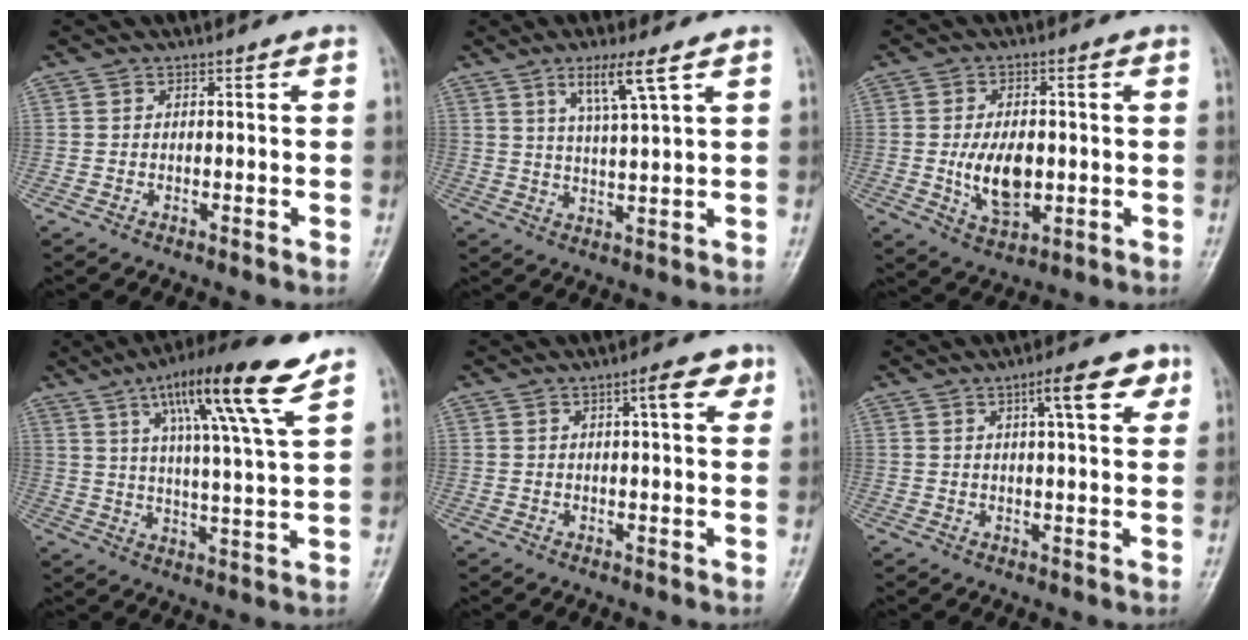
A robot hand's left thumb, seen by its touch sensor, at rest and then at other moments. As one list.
[{"total": 7.1, "force": [4.0, 0.3, 5.9], "torque": [-0.116, -0.024, 0.080]}, {"total": 9.0, "force": [-0.7, 5.2, 7.3], "torque": [-0.114, -0.007, -0.004]}, {"total": 16.3, "force": [9.1, 1.5, 13.4], "torque": [-0.220, -0.032, 0.147]}, {"total": 4.9, "force": [2.3, 1.4, 4.1], "torque": [-0.051, -0.002, 0.030]}, {"total": 7.1, "force": [3.5, 2.0, 5.9], "torque": [-0.073, -0.006, 0.048]}]